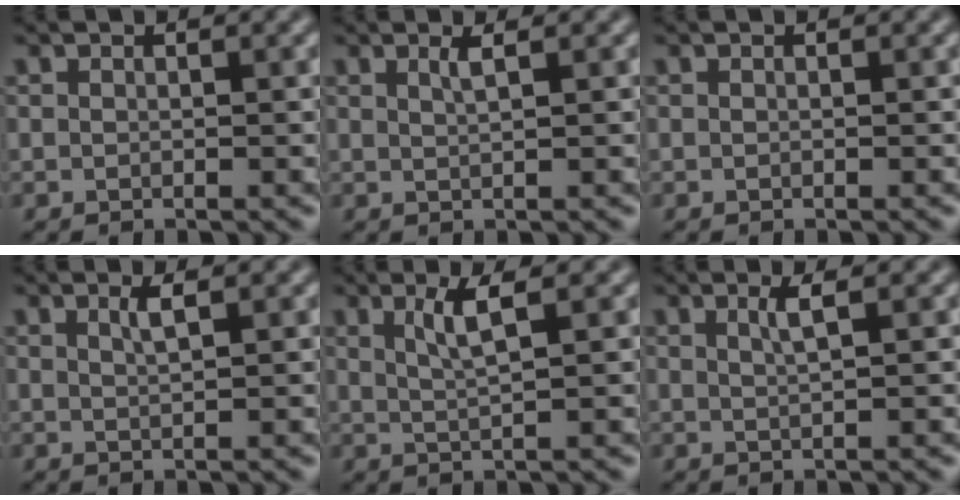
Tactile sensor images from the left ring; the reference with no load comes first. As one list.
[{"total": 1.4, "force": [0.7, 0.4, 1.1], "torque": [-0.014, 0.001, 0.009]}, {"total": 0.0}, {"total": 1.5, "force": [0.8, 0.3, 1.2], "torque": [-0.017, 0.001, 0.011]}, {"total": 2.7, "force": [1.2, 0.5, 2.4], "torque": [-0.042, -0.001, 0.022]}, {"total": 1.7, "force": [0.8, 0.5, 1.5], "torque": [-0.021, 0.001, 0.010]}]